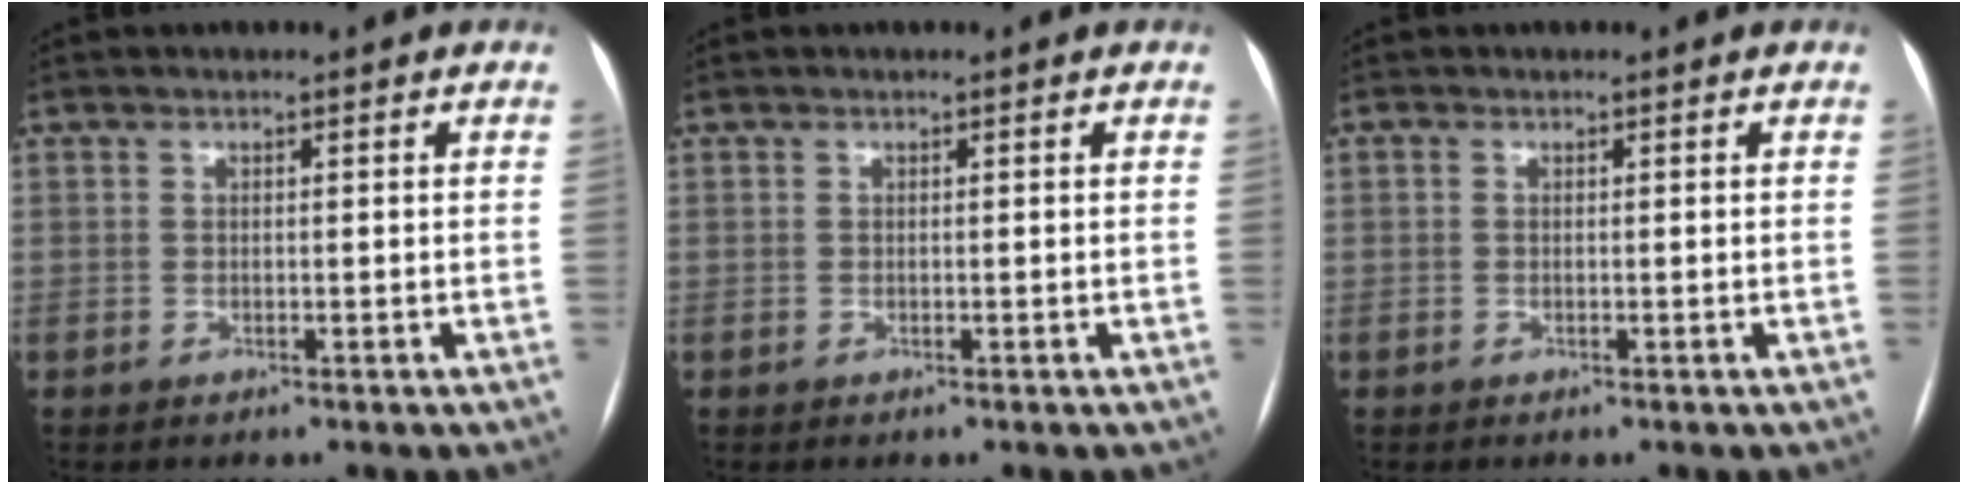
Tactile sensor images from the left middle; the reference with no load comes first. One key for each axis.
{"total": 0.0}
{"total": 0.0}